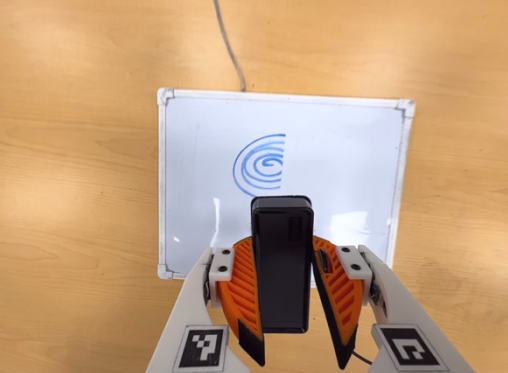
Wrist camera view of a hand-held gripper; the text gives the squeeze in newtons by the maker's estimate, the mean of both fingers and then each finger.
{"total": 7.8, "left": 6.9, "right": 8.7}